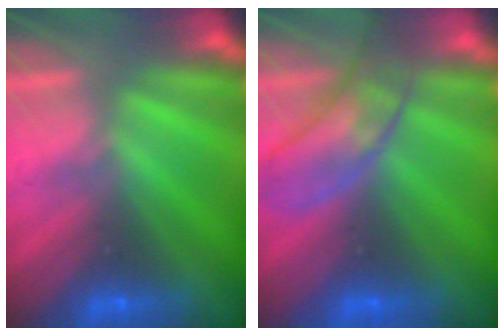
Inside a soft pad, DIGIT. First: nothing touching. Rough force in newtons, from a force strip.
{"total": 2.9}